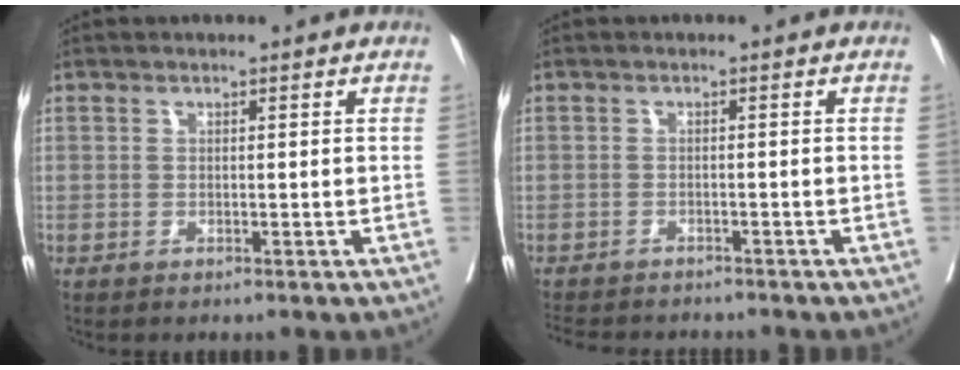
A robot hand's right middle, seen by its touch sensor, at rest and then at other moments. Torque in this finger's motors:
{"motor_torque": [0.47, -0.56, 0.06, 0.01]}